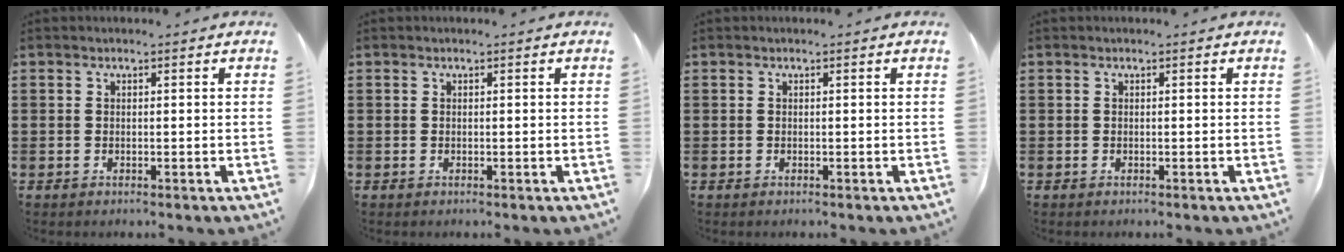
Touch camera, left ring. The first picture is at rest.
{"total": 0.0}
{"total": 0.0}
{"total": 0.0}